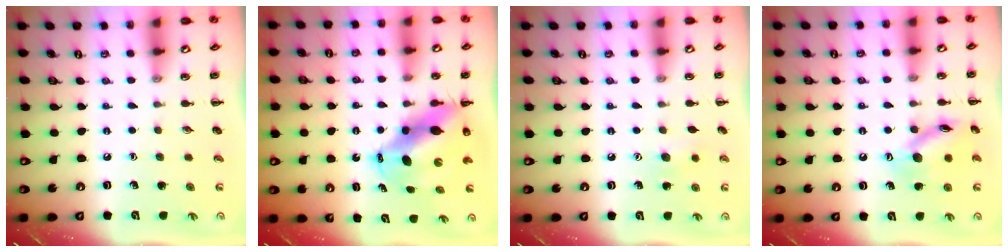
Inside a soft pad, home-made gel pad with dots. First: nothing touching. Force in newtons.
{"total": 10.5, "press": 10.2, "slide": 2.6}
{"total": 6.8, "press": 6.7, "slide": 1.4}
{"total": 12.8, "press": 12.7, "slide": 0.7}